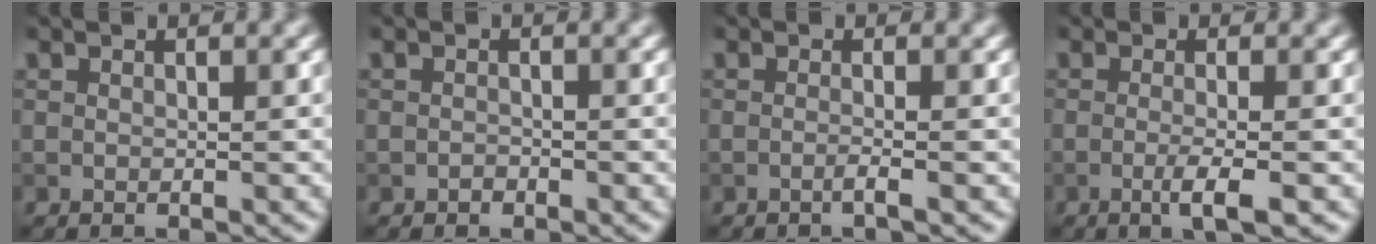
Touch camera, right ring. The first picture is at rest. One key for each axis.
{"total": 0.6, "fx": -0.5, "fy": 0.4, "fz": 0.2, "tx": -0.003, "ty": -0.006, "tz": -0.011}
{"total": 1.1, "fx": -0.6, "fy": 0.2, "fz": 1.0, "tx": -0.015, "ty": -0.004, "tz": -0.018}
{"total": 2.7, "fx": -0.9, "fy": 0.5, "fz": 2.5, "tx": -0.041, "ty": -0.006, "tz": -0.022}